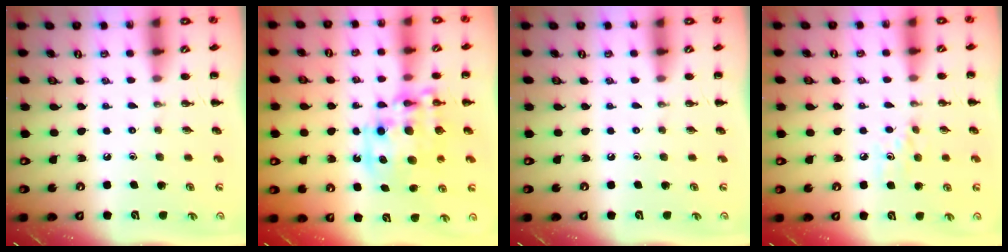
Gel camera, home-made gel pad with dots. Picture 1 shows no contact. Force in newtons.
{"total": 13.5, "press": 13.1, "slide": 3.3}
{"total": 0.0}
{"total": 5.2, "press": 5.0, "slide": 1.6}